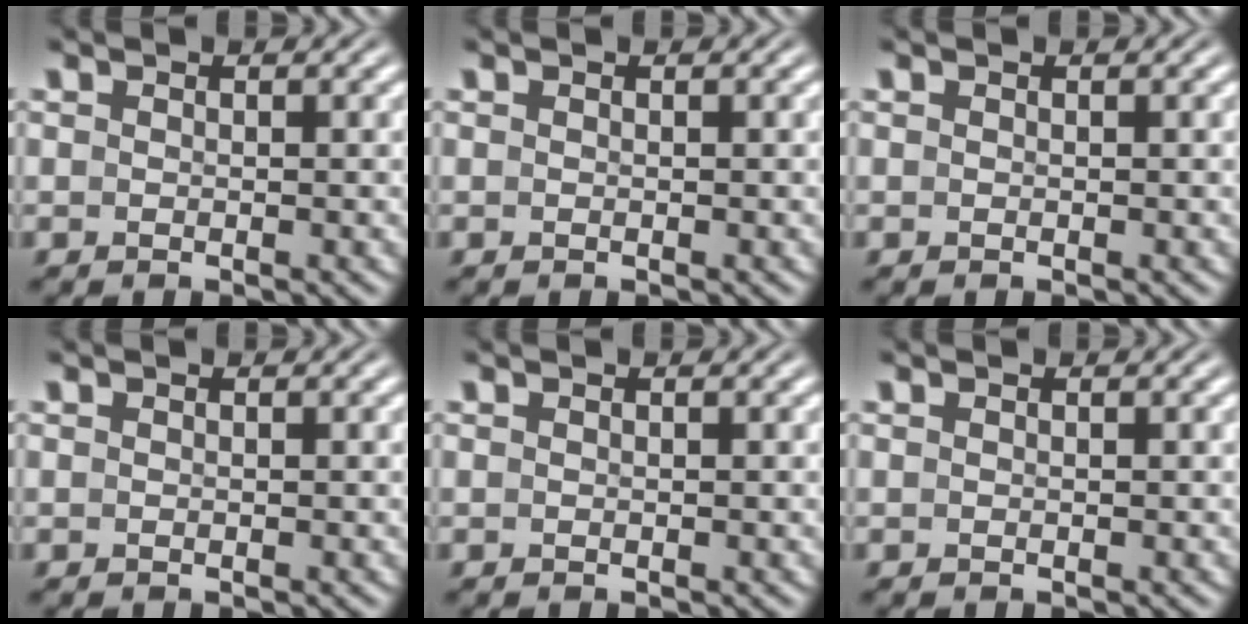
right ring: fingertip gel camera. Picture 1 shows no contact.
{"total": 0.0}
{"total": 0.0}
{"total": 0.0}
{"total": 0.0}
{"total": 0.0}